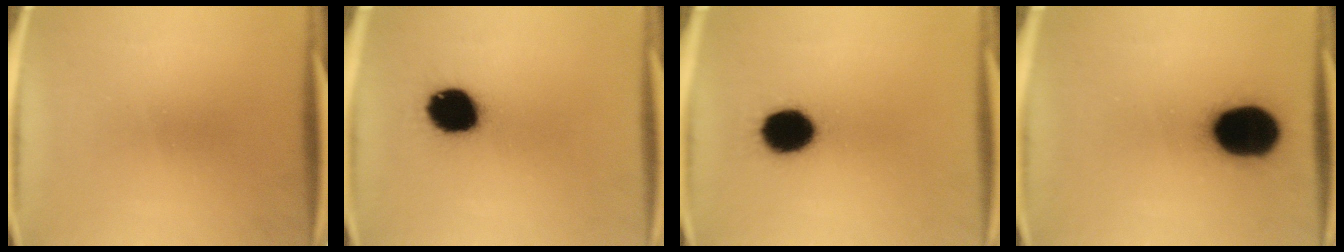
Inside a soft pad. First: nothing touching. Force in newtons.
{"total": 13.5}
{"total": 13.4}
{"total": 19.6}